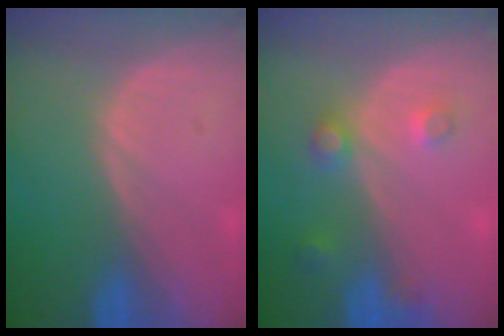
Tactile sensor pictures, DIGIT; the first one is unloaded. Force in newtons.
{"total": 3.4, "press": 3.2, "slide": 1.1}